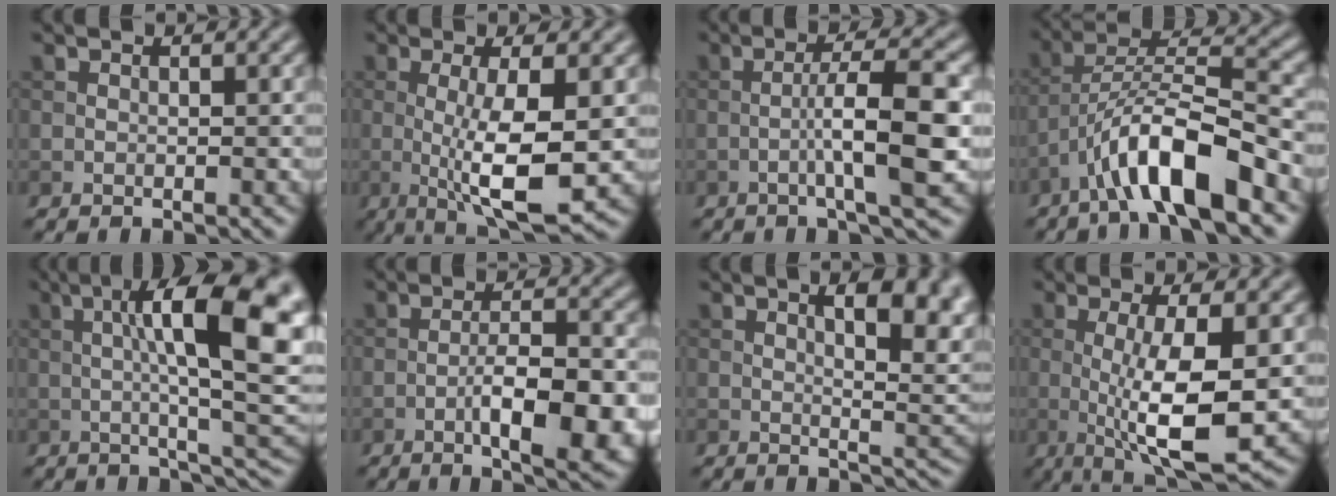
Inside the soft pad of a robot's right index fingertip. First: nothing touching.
{"total": 7.3, "force": [-0.5, 1.6, 7.1], "torque": [-0.121, -0.010, -0.004]}
{"total": 6.4, "force": [-1.4, 0.8, 6.1], "torque": [-0.098, 0.013, -0.028]}
{"total": 9.1, "force": [-5.3, 2.1, 7.1], "torque": [-0.119, 0.019, -0.094]}
{"total": 14.8, "force": [2.2, 3.8, 14.1], "torque": [-0.182, 0.009, 0.036]}
{"total": 7.9, "force": [-2.7, 2.3, 7.0], "torque": [-0.110, -0.002, -0.038]}
{"total": 8.5, "force": [3.1, 3.3, 7.2], "torque": [-0.071, 0.007, 0.045]}
{"total": 8.3, "force": [-0.4, 2.0, 8.0], "torque": [-0.134, -0.010, -0.003]}